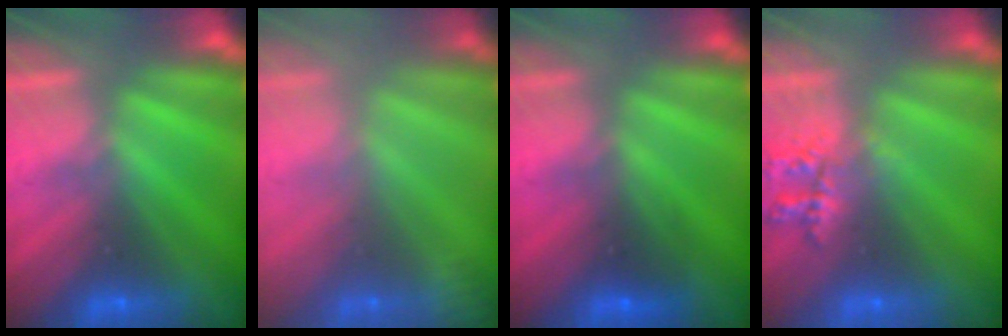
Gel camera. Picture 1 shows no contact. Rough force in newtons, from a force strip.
{"total": 2.4}
{"total": 2.8}
{"total": 2.2}